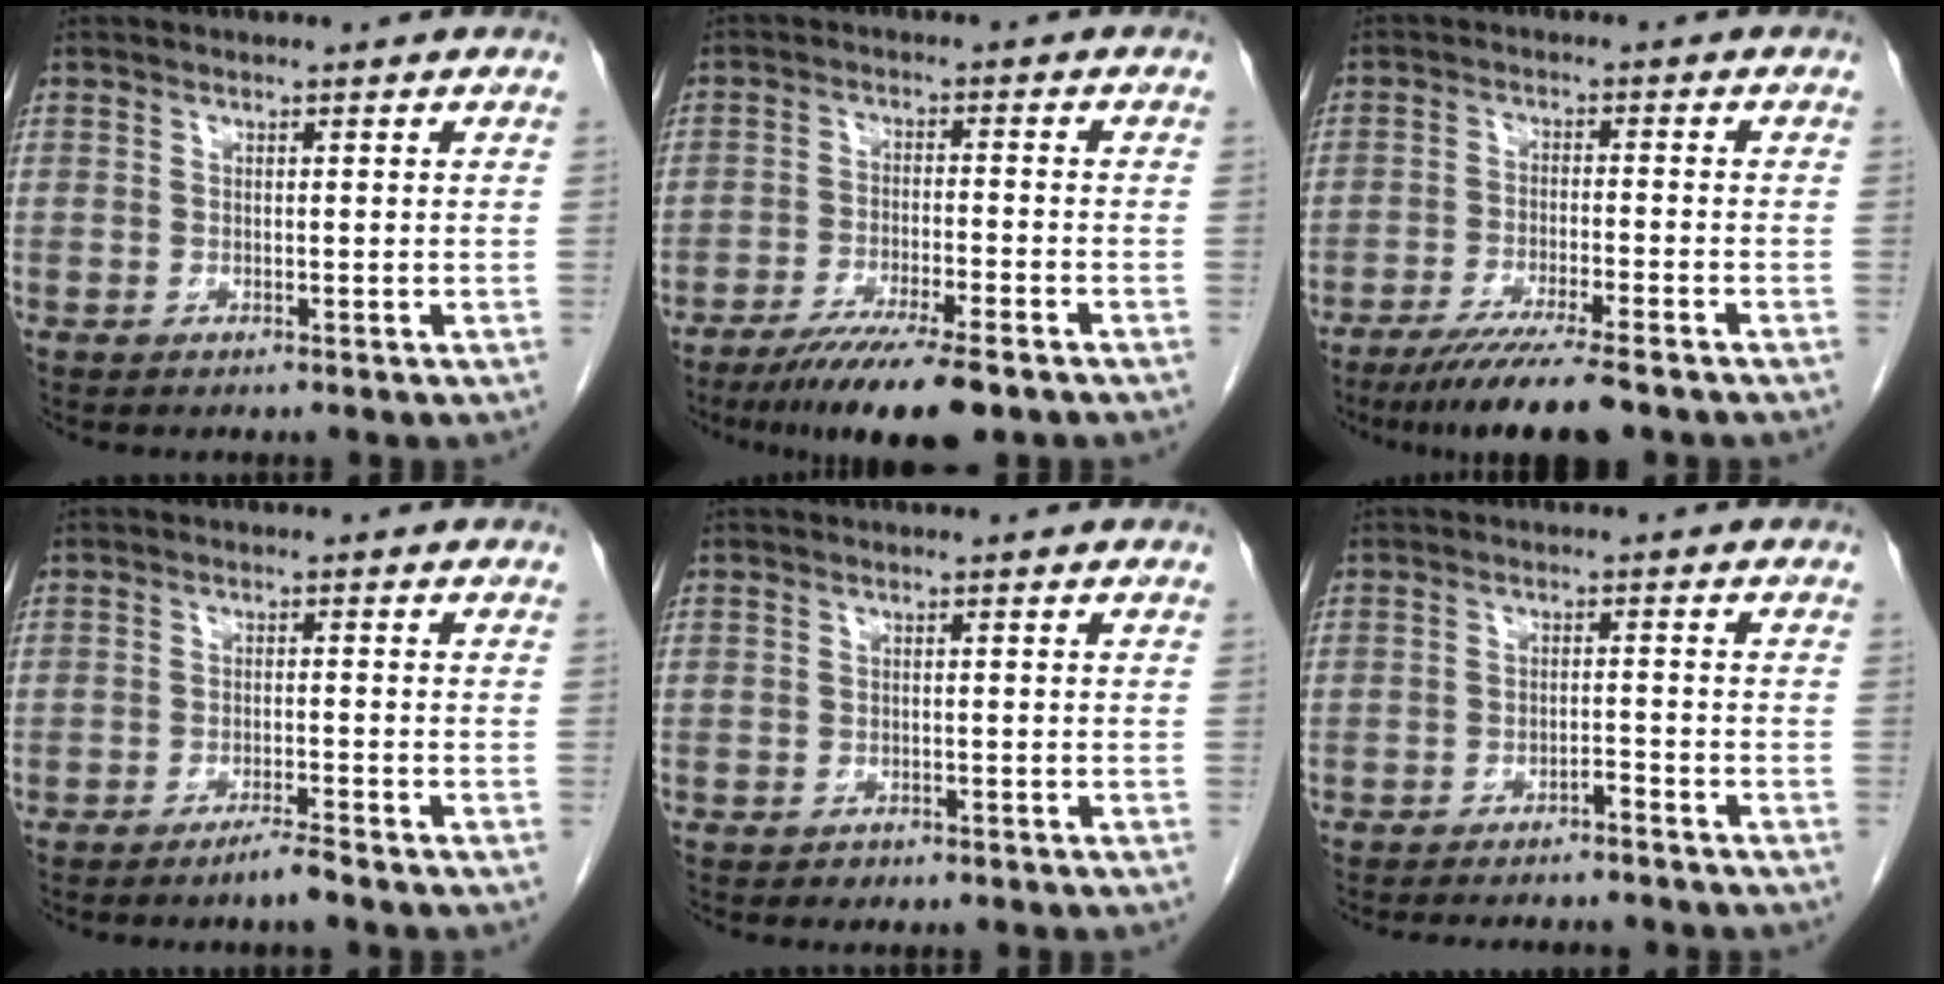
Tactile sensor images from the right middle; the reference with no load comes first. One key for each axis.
{"total": 10.7, "fx": -8.0, "fy": 0.7, "fz": 7.1, "tx": -0.108, "ty": -0.024, "tz": -0.128}
{"total": 9.8, "fx": -7.7, "fy": 0.1, "fz": 6.1, "tx": -0.091, "ty": -0.024, "tz": -0.124}
{"total": 2.6, "fx": -2.1, "fy": -0.5, "fz": 1.4, "tx": -0.025, "ty": -0.004, "tz": -0.038}
{"total": 0.8, "fx": -0.6, "fy": 0.5, "fz": 0.1, "tx": -0.005, "ty": 0.002, "tz": -0.009}
{"total": 7.8, "fx": -7.1, "fy": 1.4, "fz": 2.9, "tx": -0.031, "ty": 0.001, "tz": -0.100}